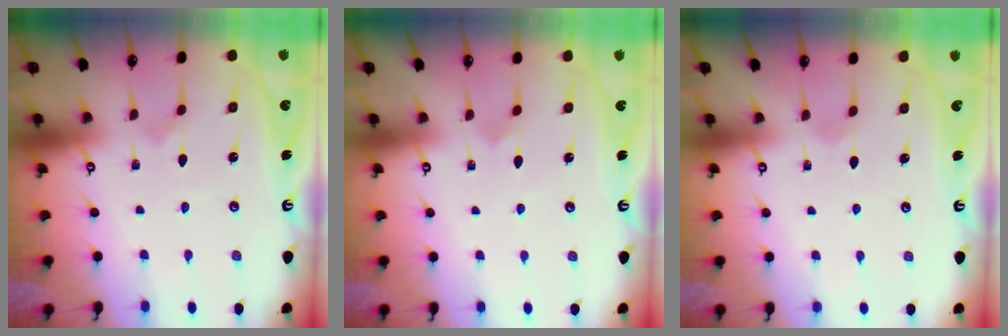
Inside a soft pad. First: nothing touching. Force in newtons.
{"total": 2.7, "press": 2.7, "slide": 0.1}
{"total": 2.0, "press": 2.0, "slide": 0.1}